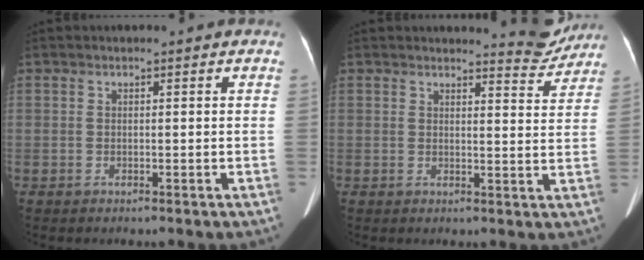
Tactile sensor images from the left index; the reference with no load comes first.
{"total": 4.7, "force": [4.7, 0.4, 0.0], "torque": [0.001, -0.030, 0.045]}